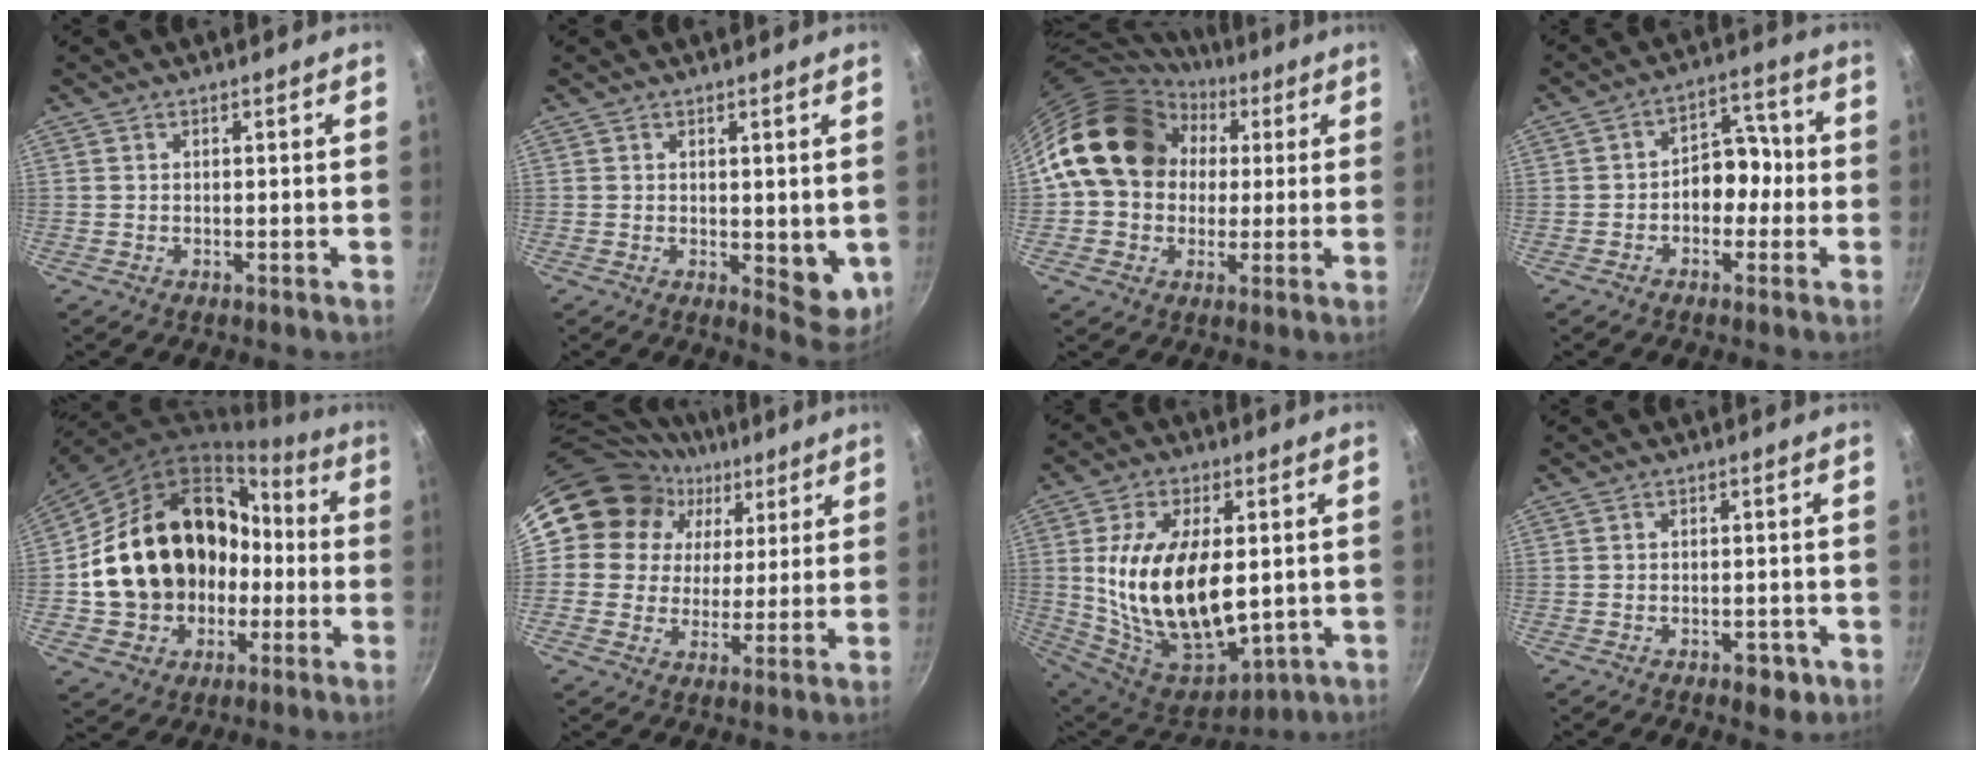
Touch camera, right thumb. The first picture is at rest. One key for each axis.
{"total": 6.5, "fx": 0.3, "fy": 3.5, "fz": 5.5, "tx": -0.054, "ty": -0.016, "tz": 0.010}
{"total": 17.8, "fx": 3.9, "fy": 14.4, "fz": 9.6, "tx": -0.130, "ty": 0.033, "tz": 0.060}
{"total": 8.1, "fx": -1.4, "fy": 6.0, "fz": 5.2, "tx": -0.016, "ty": 0.037, "tz": -0.031}
{"total": 23.8, "fx": -1.5, "fy": 19.5, "fz": 13.7, "tx": -0.214, "ty": 0.063, "tz": 0.000}
{"total": 15.7, "fx": 6.7, "fy": 13.0, "fz": 5.5, "tx": -0.071, "ty": -0.002, "tz": 0.106}
{"total": 23.9, "fx": -0.4, "fy": 13.5, "fz": 19.7, "tx": -0.339, "ty": -0.009, "tz": 0.017}
{"total": 4.3, "fx": -2.2, "fy": 2.4, "fz": 2.7, "tx": -0.024, "ty": 0.019, "tz": -0.019}